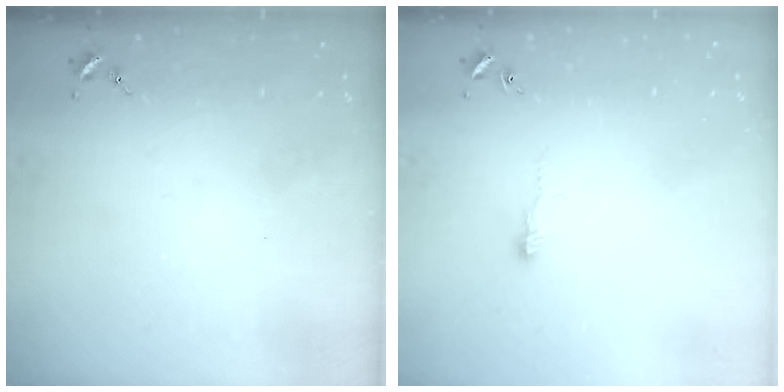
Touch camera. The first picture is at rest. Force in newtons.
{"total": 3.4, "press": 3.4, "slide": 0.3}